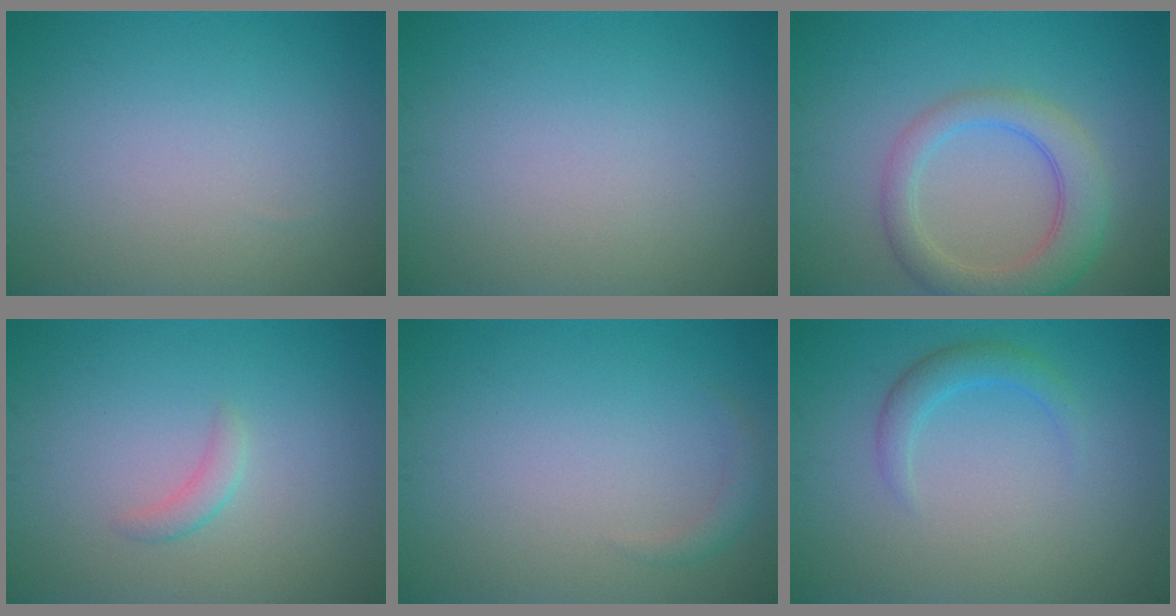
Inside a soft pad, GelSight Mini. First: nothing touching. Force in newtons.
{"total": 0.0}
{"total": 4.9, "press": 4.9, "slide": 0.4}
{"total": 1.2, "press": 1.2, "slide": 0.1}
{"total": 1.2, "press": 1.2, "slide": 0.2}
{"total": 2.0, "press": 2.0, "slide": 0.1}